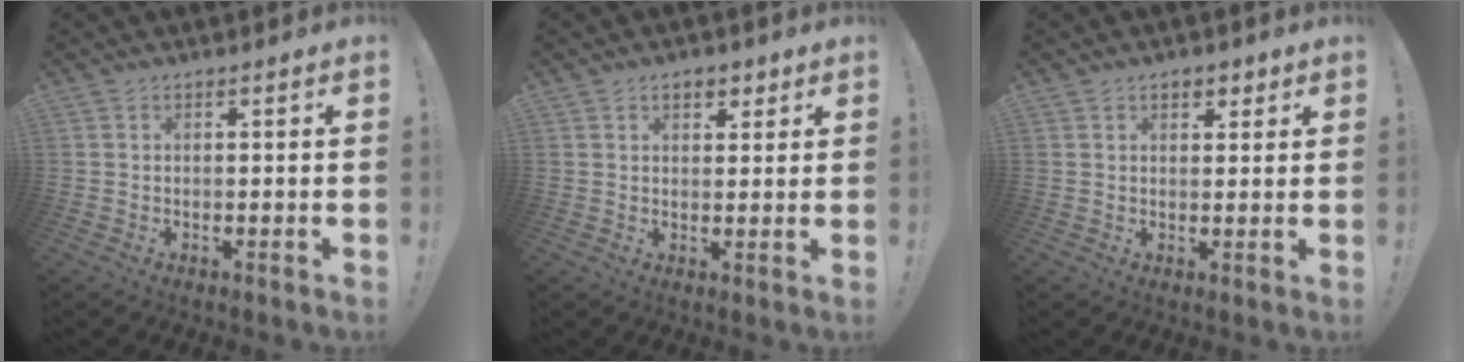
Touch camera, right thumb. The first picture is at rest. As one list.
[{"total": 4.0, "force": [2.2, 2.6, 2.1], "torque": [-0.022, -0.003, 0.037]}, {"total": 3.4, "force": [1.8, 2.2, 1.8], "torque": [-0.016, -0.005, 0.029]}]